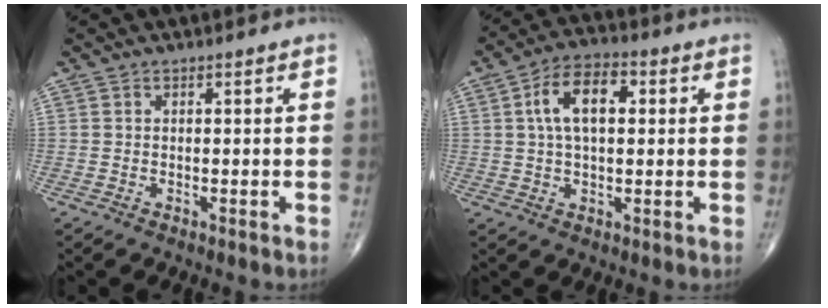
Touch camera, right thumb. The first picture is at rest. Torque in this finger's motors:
{"motor_torque": [0.18, 0.21, 0.73, 0.42, 0.12]}